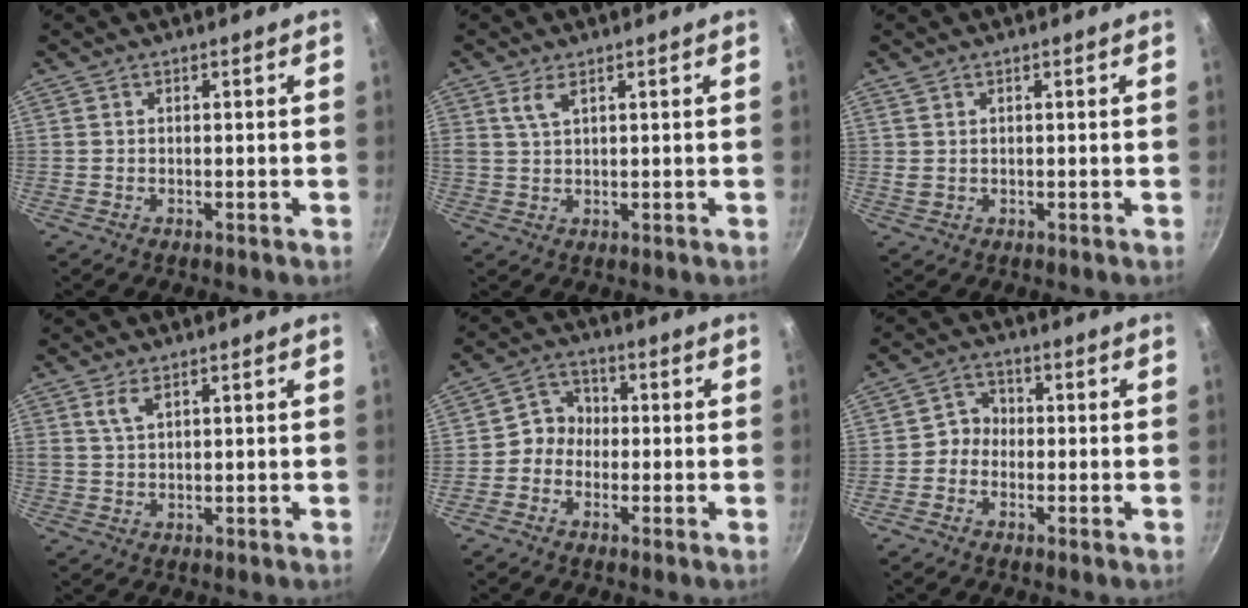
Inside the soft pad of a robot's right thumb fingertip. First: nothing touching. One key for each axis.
{"total": 2.9, "fx": 1.7, "fy": 1.1, "fz": 2.1, "tx": -0.046, "ty": -0.003, "tz": 0.040}
{"total": 1.4, "fx": 0.9, "fy": 0.8, "fz": 0.8, "tx": -0.016, "ty": 0.000, "tz": 0.026}
{"total": 2.9, "fx": 1.7, "fy": 1.2, "fz": 2.0, "tx": -0.042, "ty": -0.004, "tz": 0.040}
{"total": 5.7, "fx": -1.1, "fy": 4.9, "fz": 2.6, "tx": -0.016, "ty": 0.025, "tz": -0.037}
{"total": 4.1, "fx": -1.0, "fy": 3.5, "fz": 1.9, "tx": -0.010, "ty": 0.018, "tz": -0.032}